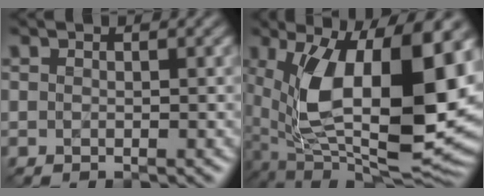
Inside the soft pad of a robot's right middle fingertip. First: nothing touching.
{"total": 15.7, "force": [1.7, 7.6, 13.7], "torque": [-0.232, -0.022, 0.028]}